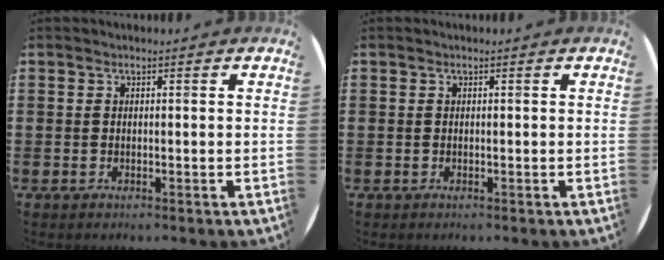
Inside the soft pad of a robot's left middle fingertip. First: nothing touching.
{"total": 0.0}